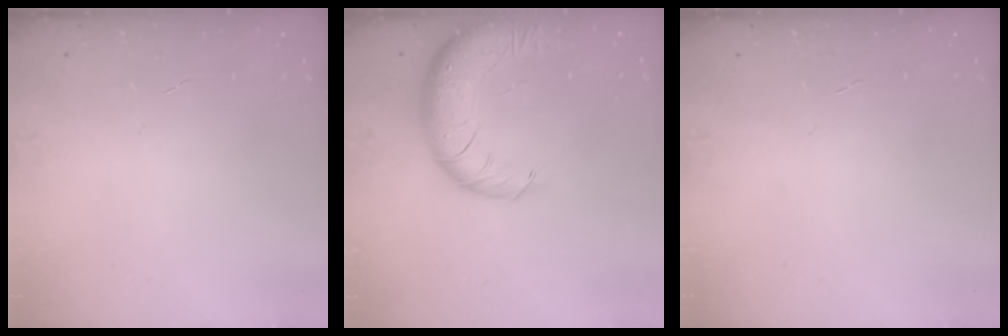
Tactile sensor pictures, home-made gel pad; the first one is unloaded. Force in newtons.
{"total": 14.3, "press": 14.0, "slide": 2.9}
{"total": 0.0}